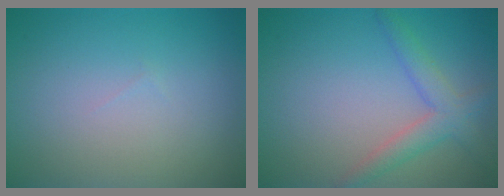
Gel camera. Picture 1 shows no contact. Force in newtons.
{"total": 3.0, "press": 3.0, "slide": 0.1}